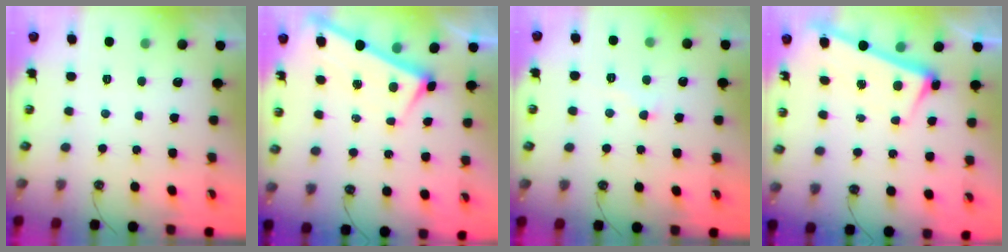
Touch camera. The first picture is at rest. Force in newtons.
{"total": 2.5, "press": 2.5, "slide": 0.2}
{"total": 2.9, "press": 2.8, "slide": 0.6}
{"total": 2.6, "press": 2.5, "slide": 0.7}